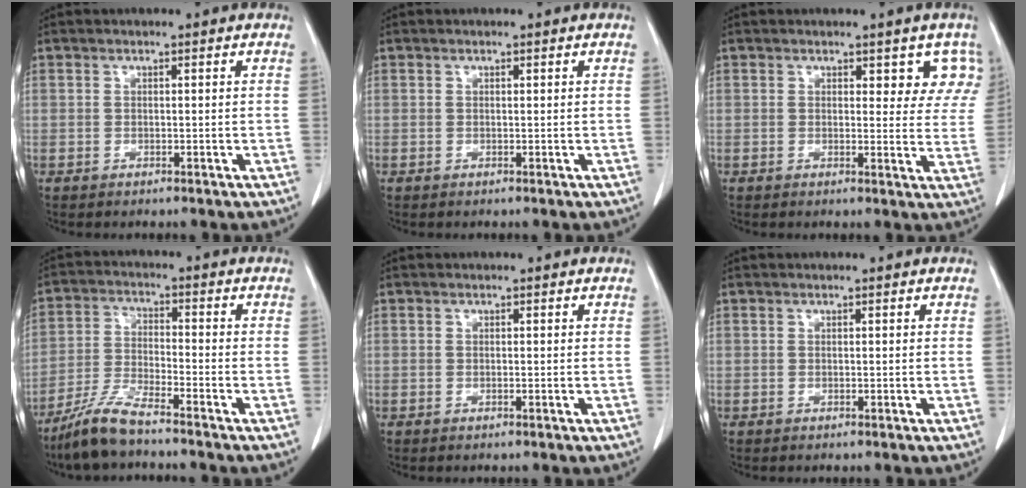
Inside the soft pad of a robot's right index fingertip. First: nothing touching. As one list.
[{"total": 0.0}, {"total": 5.3, "force": [3.4, 2.8, 3.0], "torque": [-0.007, -0.006, 0.026]}, {"total": 7.6, "force": [-6.4, 0.5, 4.2], "torque": [-0.094, -0.024, -0.130]}, {"total": 0.0}, {"total": 0.0}]